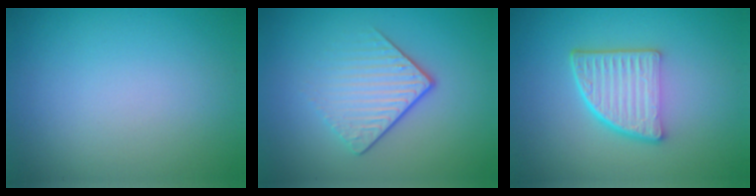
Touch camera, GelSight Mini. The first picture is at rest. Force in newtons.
{"total": 4.2, "press": 2.6, "slide": 3.3}
{"total": 5.4, "press": 3.8, "slide": 3.8}